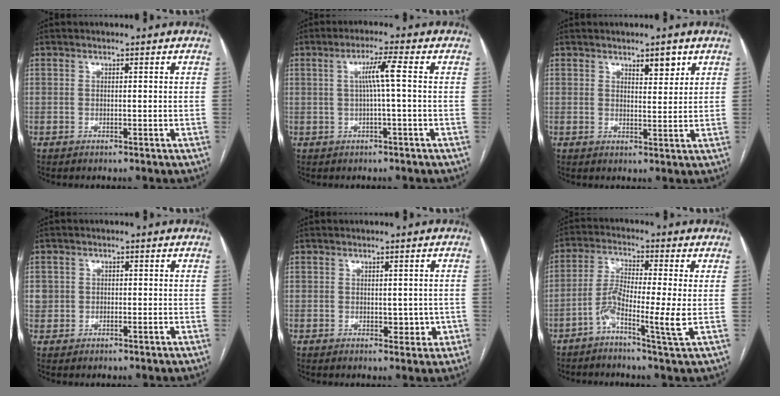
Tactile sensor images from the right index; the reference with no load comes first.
{"total": 4.1, "force": [0.3, -0.6, 4.1], "torque": [-0.073, 0.010, 0.008]}
{"total": 3.3, "force": [2.1, 1.1, 2.3], "torque": [-0.032, -0.003, 0.034]}
{"total": 2.4, "force": [-0.3, 2.3, 0.8], "torque": [-0.015, 0.011, 0.001]}
{"total": 3.1, "force": [-0.5, 2.0, 2.3], "torque": [-0.020, 0.008, 0.005]}
{"total": 7.4, "force": [-2.6, -0.3, 6.9], "torque": [-0.140, 0.006, -0.053]}